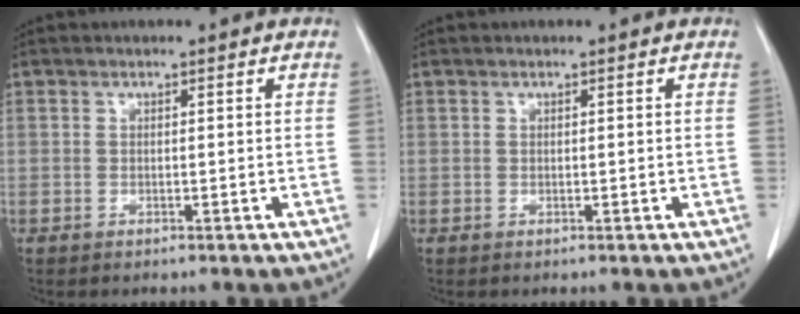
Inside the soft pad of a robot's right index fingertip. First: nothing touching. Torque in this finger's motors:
{"motor_torque": [-0.05, 0.03, 0.00, 0.00]}